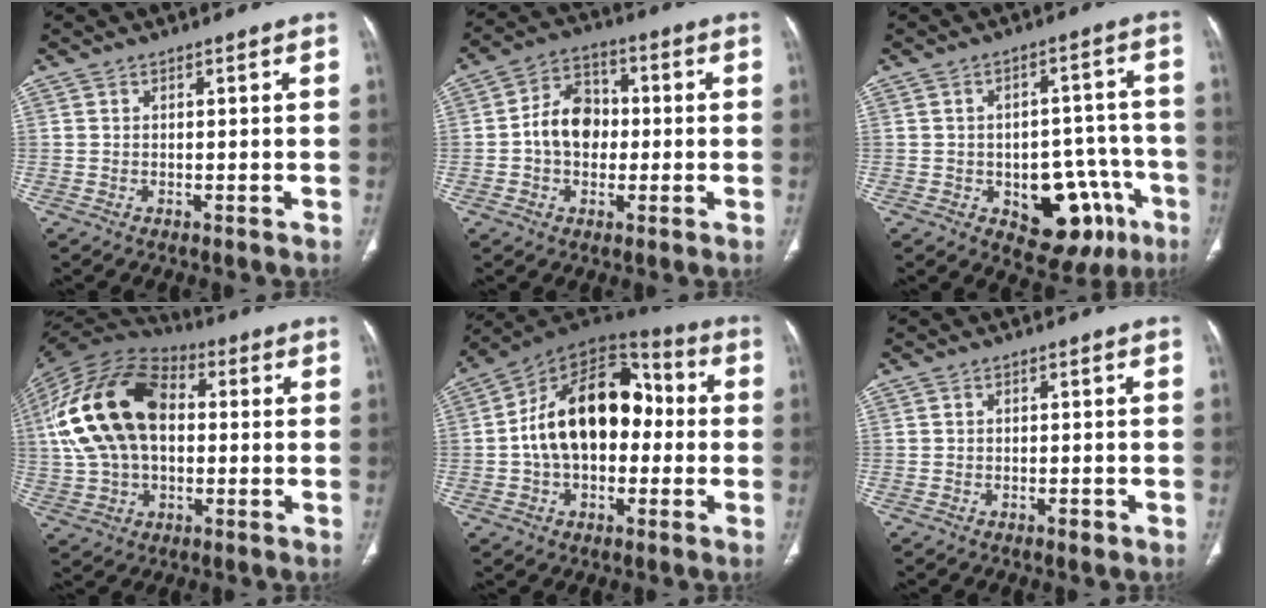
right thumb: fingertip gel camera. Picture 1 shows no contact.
{"total": 9.6, "force": [-0.5, 7.4, 6.1], "torque": [-0.077, 0.025, -0.018]}
{"total": 15.2, "force": [-6.1, 9.1, 10.5], "torque": [-0.088, 0.042, -0.067]}
{"total": 21.6, "force": [2.5, 13.7, 16.5], "torque": [-0.320, 0.023, 0.040]}
{"total": 20.3, "force": [-0.1, 13.1, 15.5], "torque": [-0.228, 0.045, -0.008]}
{"total": 1.3, "force": [-0.8, 0.7, 0.7], "torque": [-0.008, 0.002, -0.011]}